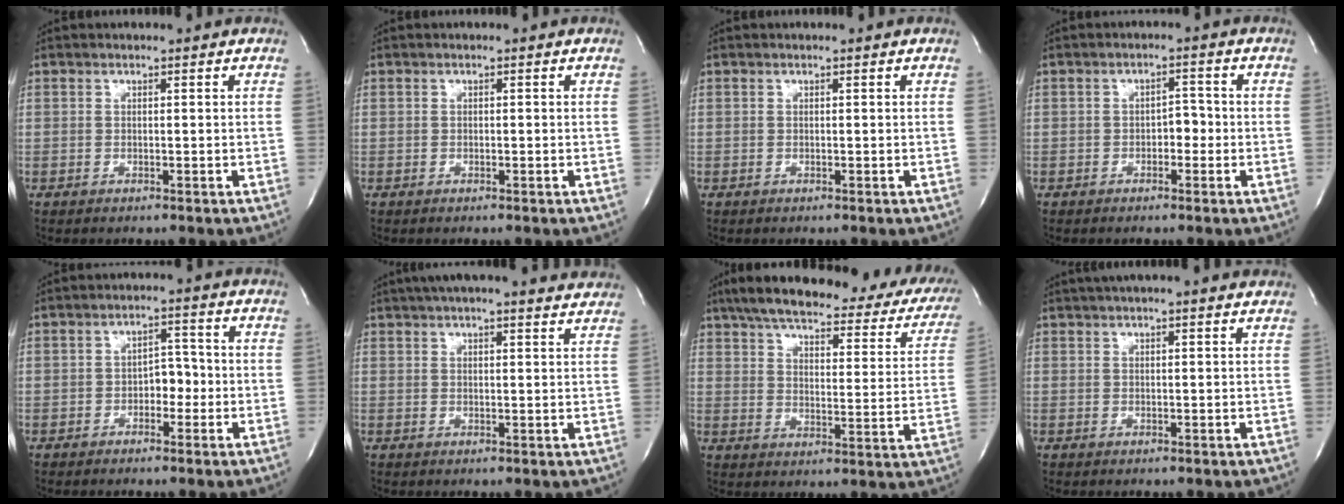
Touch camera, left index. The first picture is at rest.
{"total": 0.0}
{"total": 0.0}
{"total": 2.7, "force": [-0.9, 1.5, 2.0], "torque": [-0.022, 0.011, -0.015]}
{"total": 3.6, "force": [-1.2, 2.1, 2.6], "torque": [-0.033, 0.012, -0.021]}
{"total": 16.3, "force": [14.6, 2.0, 7.0], "torque": [-0.109, 0.037, 0.185]}
{"total": 29.8, "force": [24.3, 8.1, 15.3], "torque": [-0.226, -0.005, 0.292]}
{"total": 8.9, "force": [7.4, 0.7, 4.7], "torque": [-0.076, 0.034, 0.095]}